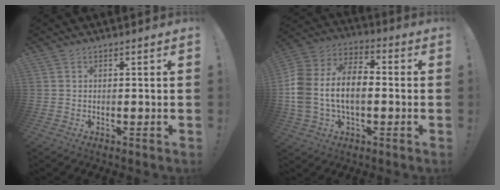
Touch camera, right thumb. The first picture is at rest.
{"total": 16.3, "force": [-2.1, 10.7, 12.0], "torque": [-0.244, 0.024, -0.035]}